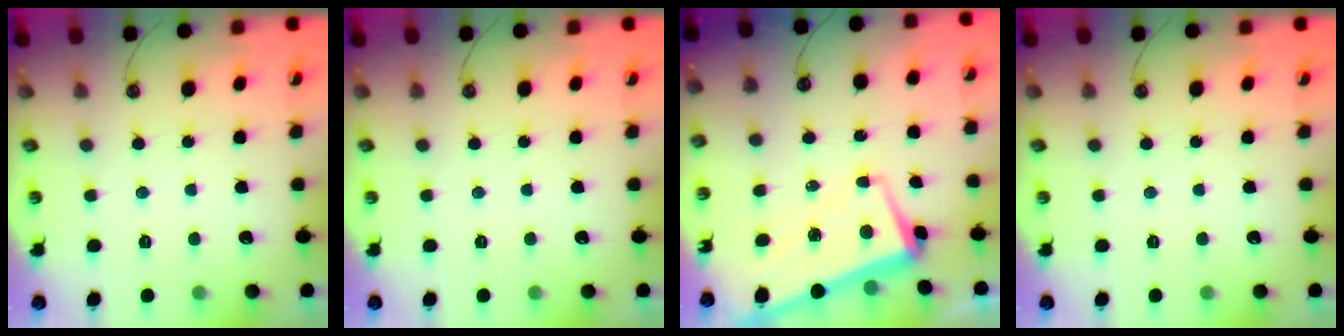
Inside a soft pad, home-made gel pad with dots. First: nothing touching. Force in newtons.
{"total": 0.0}
{"total": 1.6, "press": 0.1, "slide": 1.5}
{"total": 0.0}